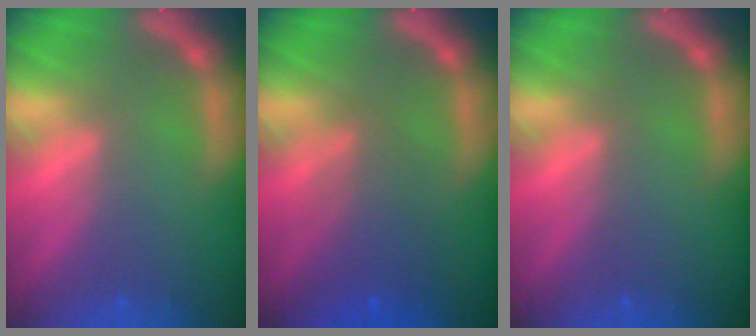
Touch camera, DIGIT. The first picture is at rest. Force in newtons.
{"total": 4.0}
{"total": 0.0}